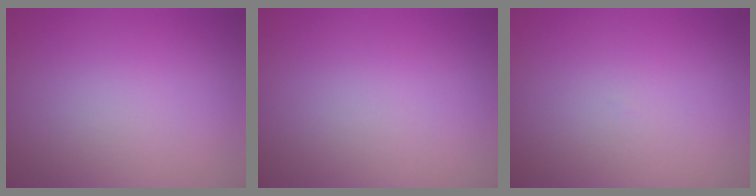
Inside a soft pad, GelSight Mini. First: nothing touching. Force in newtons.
{"total": 0.0}
{"total": 0.0}